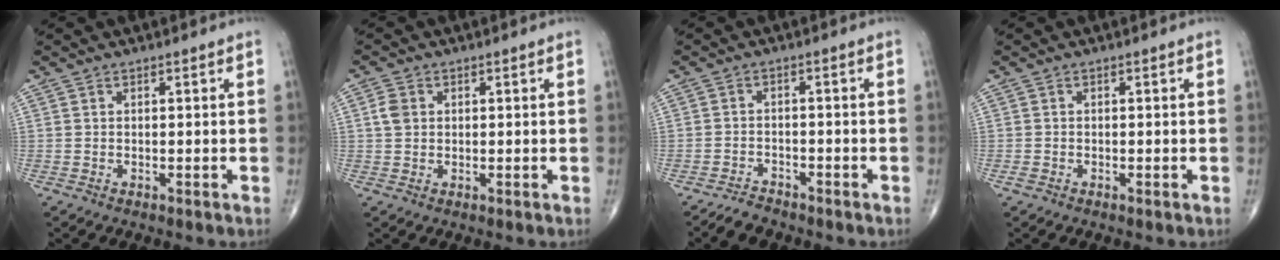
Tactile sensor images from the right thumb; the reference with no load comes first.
{"total": 2.9, "force": [0.6, 2.3, 1.6], "torque": [-0.028, 0.004, 0.011]}
{"total": 3.2, "force": [-3.0, 1.1, 0.5], "torque": [-0.017, 0.008, -0.055]}
{"total": 1.0, "force": [-0.6, 0.6, 0.6], "torque": [-0.015, 0.002, -0.011]}